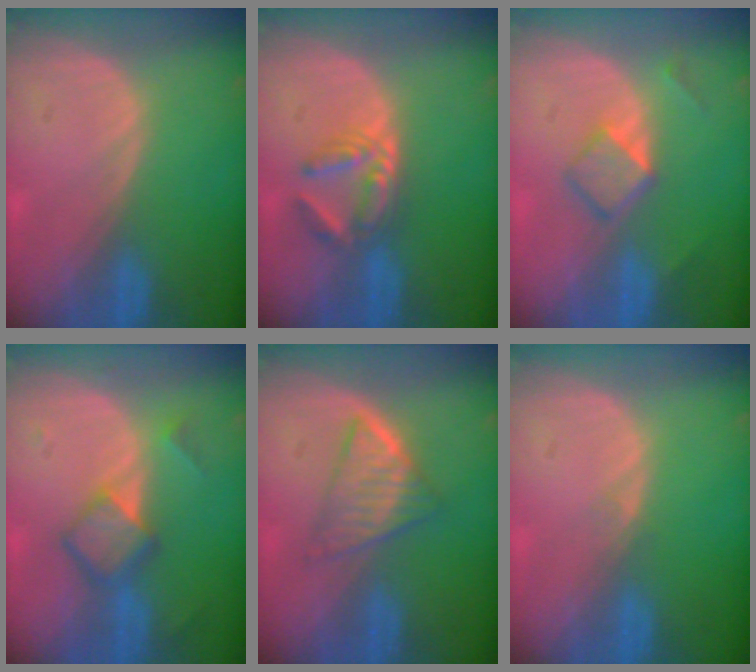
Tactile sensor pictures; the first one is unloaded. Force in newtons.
{"total": 5.8, "press": 4.9, "slide": 3.1}
{"total": 4.1, "press": 4.1, "slide": 0.5}
{"total": 6.0, "press": 5.1, "slide": 3.1}
{"total": 5.4, "press": 5.1, "slide": 1.5}
{"total": 0.7, "press": 0.7, "slide": 0.1}